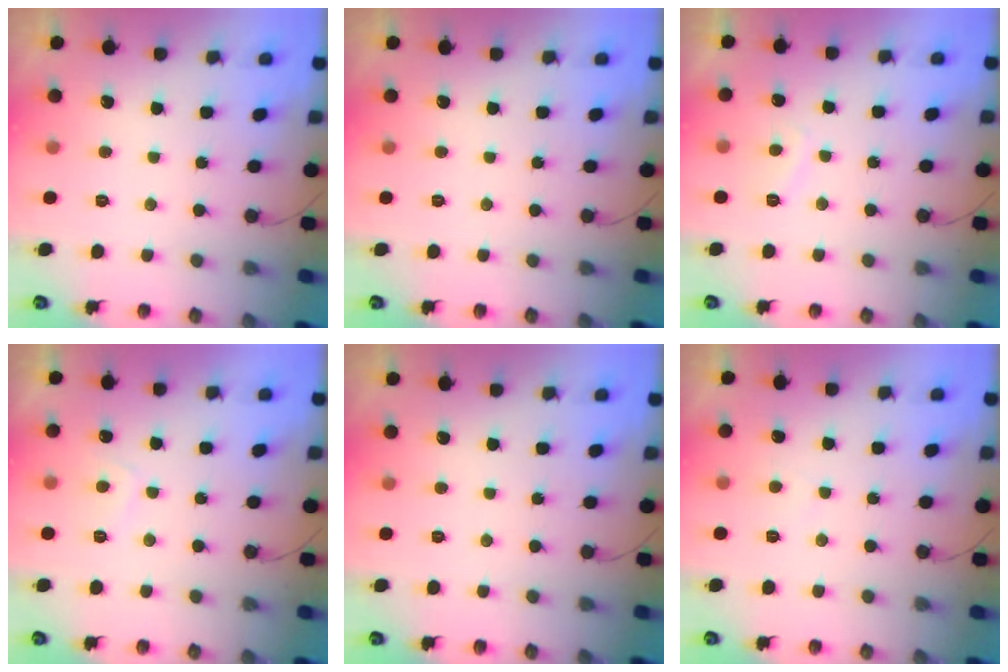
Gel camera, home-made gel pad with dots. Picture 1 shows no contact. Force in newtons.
{"total": 0.0}
{"total": 2.7, "press": 2.5, "slide": 0.8}
{"total": 2.8, "press": 2.7, "slide": 0.9}
{"total": 0.0}
{"total": 3.1, "press": 3.1, "slide": 0.3}